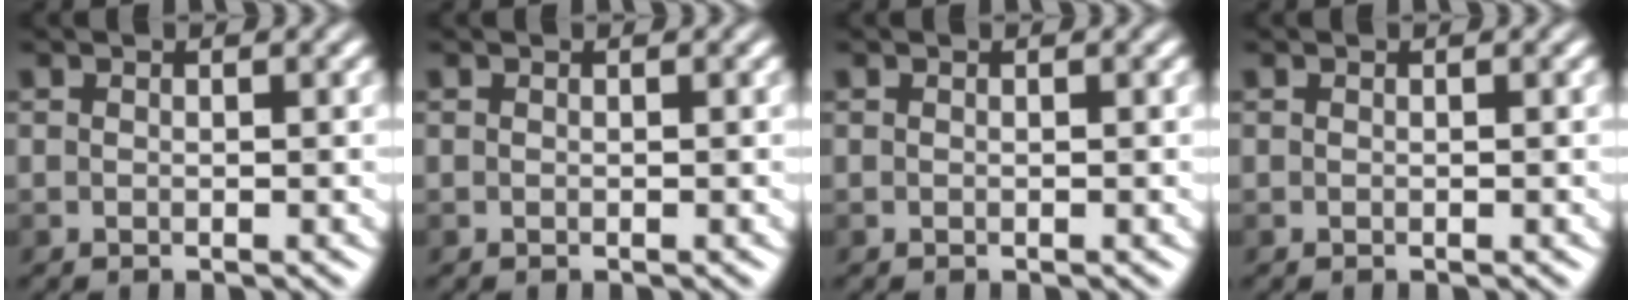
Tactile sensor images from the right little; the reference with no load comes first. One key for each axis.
{"total": 0.0}
{"total": 0.0}
{"total": 0.0}